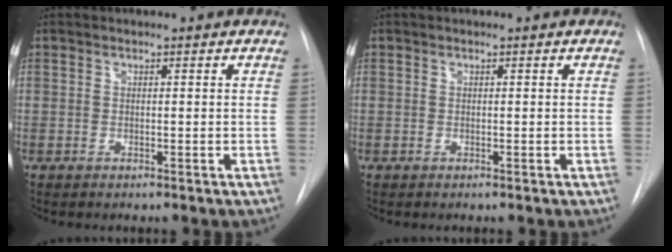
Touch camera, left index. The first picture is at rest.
{"total": 0.0}